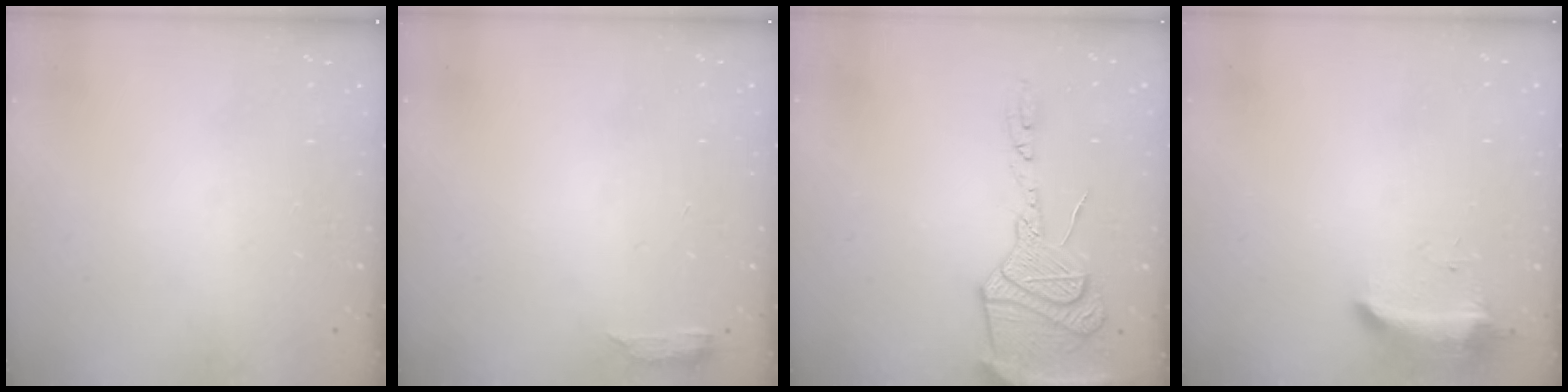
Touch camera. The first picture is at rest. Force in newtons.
{"total": 3.4, "press": 3.3, "slide": 0.5}
{"total": 18.2, "press": 17.5, "slide": 5.0}
{"total": 8.5, "press": 8.5, "slide": 0.3}